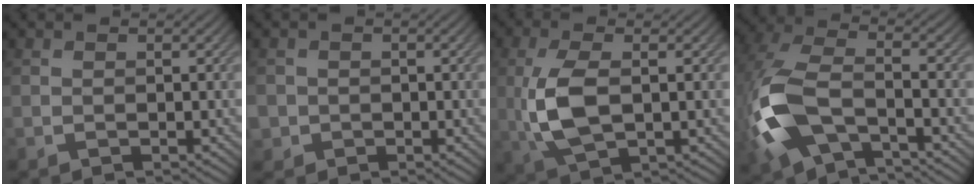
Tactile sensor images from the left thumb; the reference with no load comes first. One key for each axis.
{"total": 2.1, "fx": -0.4, "fy": 2.0, "fz": 0.2, "tx": -0.002, "ty": -0.003, "tz": -0.013}
{"total": 7.6, "fx": 0.1, "fy": 3.5, "fz": 6.7, "tx": -0.167, "ty": 0.004, "tz": 0.002}
{"total": 13.0, "fx": -4.0, "fy": 6.8, "fz": 10.4, "tx": -0.280, "ty": -0.010, "tz": -0.083}